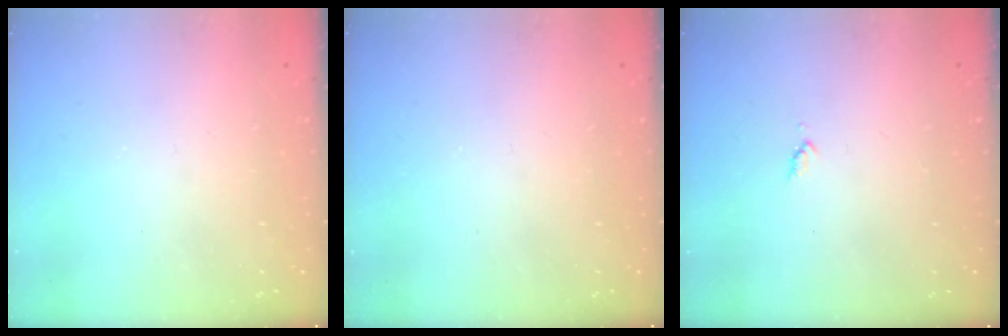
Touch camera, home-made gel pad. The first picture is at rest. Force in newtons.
{"total": 0.0}
{"total": 3.5, "press": 3.4, "slide": 0.5}